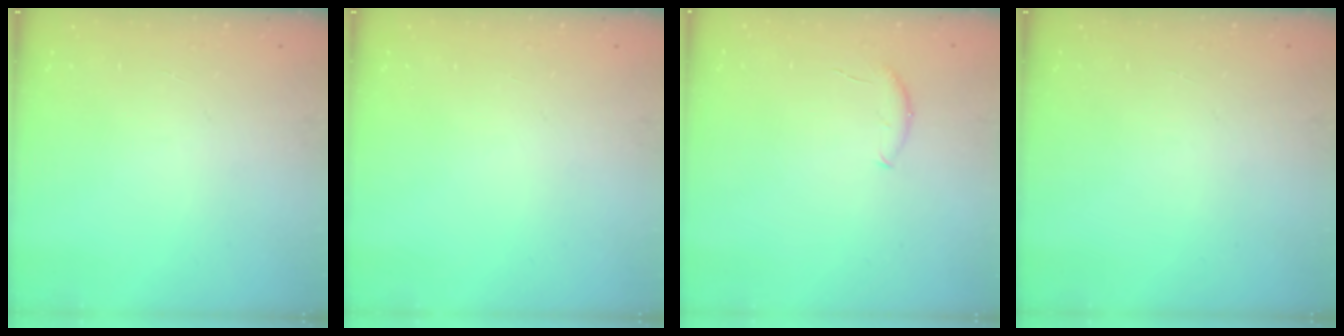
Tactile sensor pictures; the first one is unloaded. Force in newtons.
{"total": 0.0}
{"total": 5.3, "press": 5.2, "slide": 0.6}
{"total": 0.0}